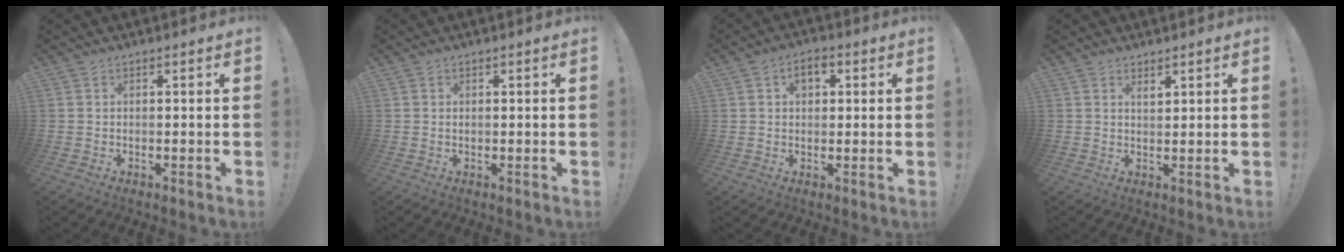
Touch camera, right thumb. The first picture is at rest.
{"total": 0.0}
{"total": 5.1, "force": [1.5, 3.6, 3.4], "torque": [-0.040, 0.003, 0.023]}
{"total": 1.9, "force": [1.6, 0.3, 0.9], "torque": [-0.010, -0.010, 0.027]}